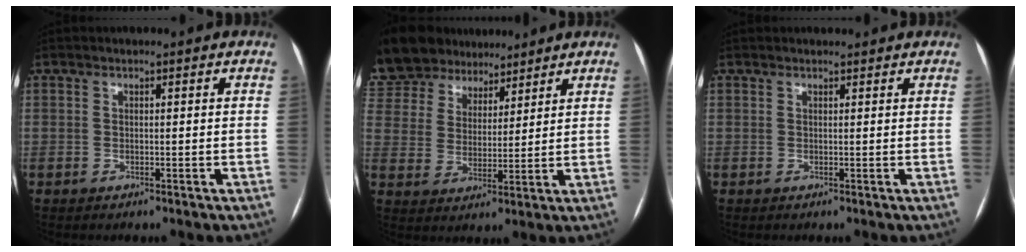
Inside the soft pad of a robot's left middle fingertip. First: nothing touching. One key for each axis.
{"total": 19.0, "fx": 15.2, "fy": 9.3, "fz": 6.6, "tx": -0.169, "ty": 0.050, "tz": 0.271}
{"total": 1.7, "fx": 1.6, "fy": 0.5, "fz": 0.3, "tx": -0.010, "ty": 0.018, "tz": 0.022}